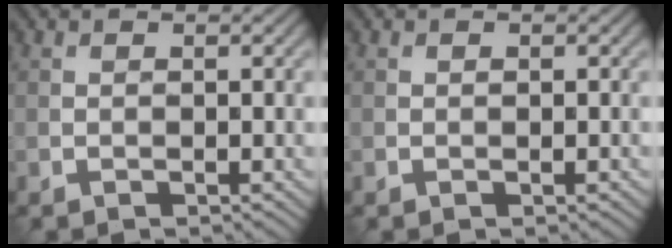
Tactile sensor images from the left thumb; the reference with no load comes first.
{"total": 0.0}